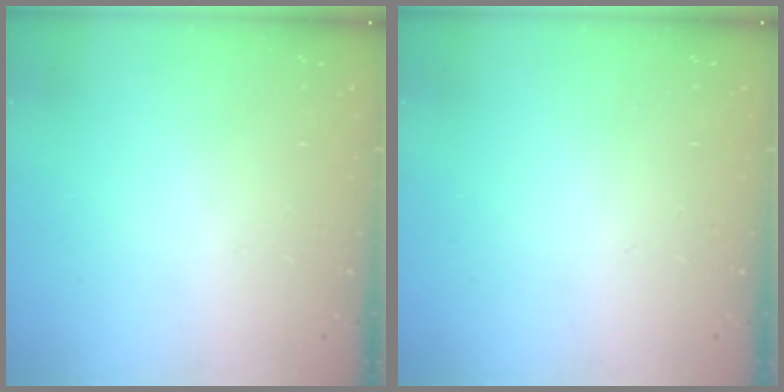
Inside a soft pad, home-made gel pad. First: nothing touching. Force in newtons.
{"total": 0.0}